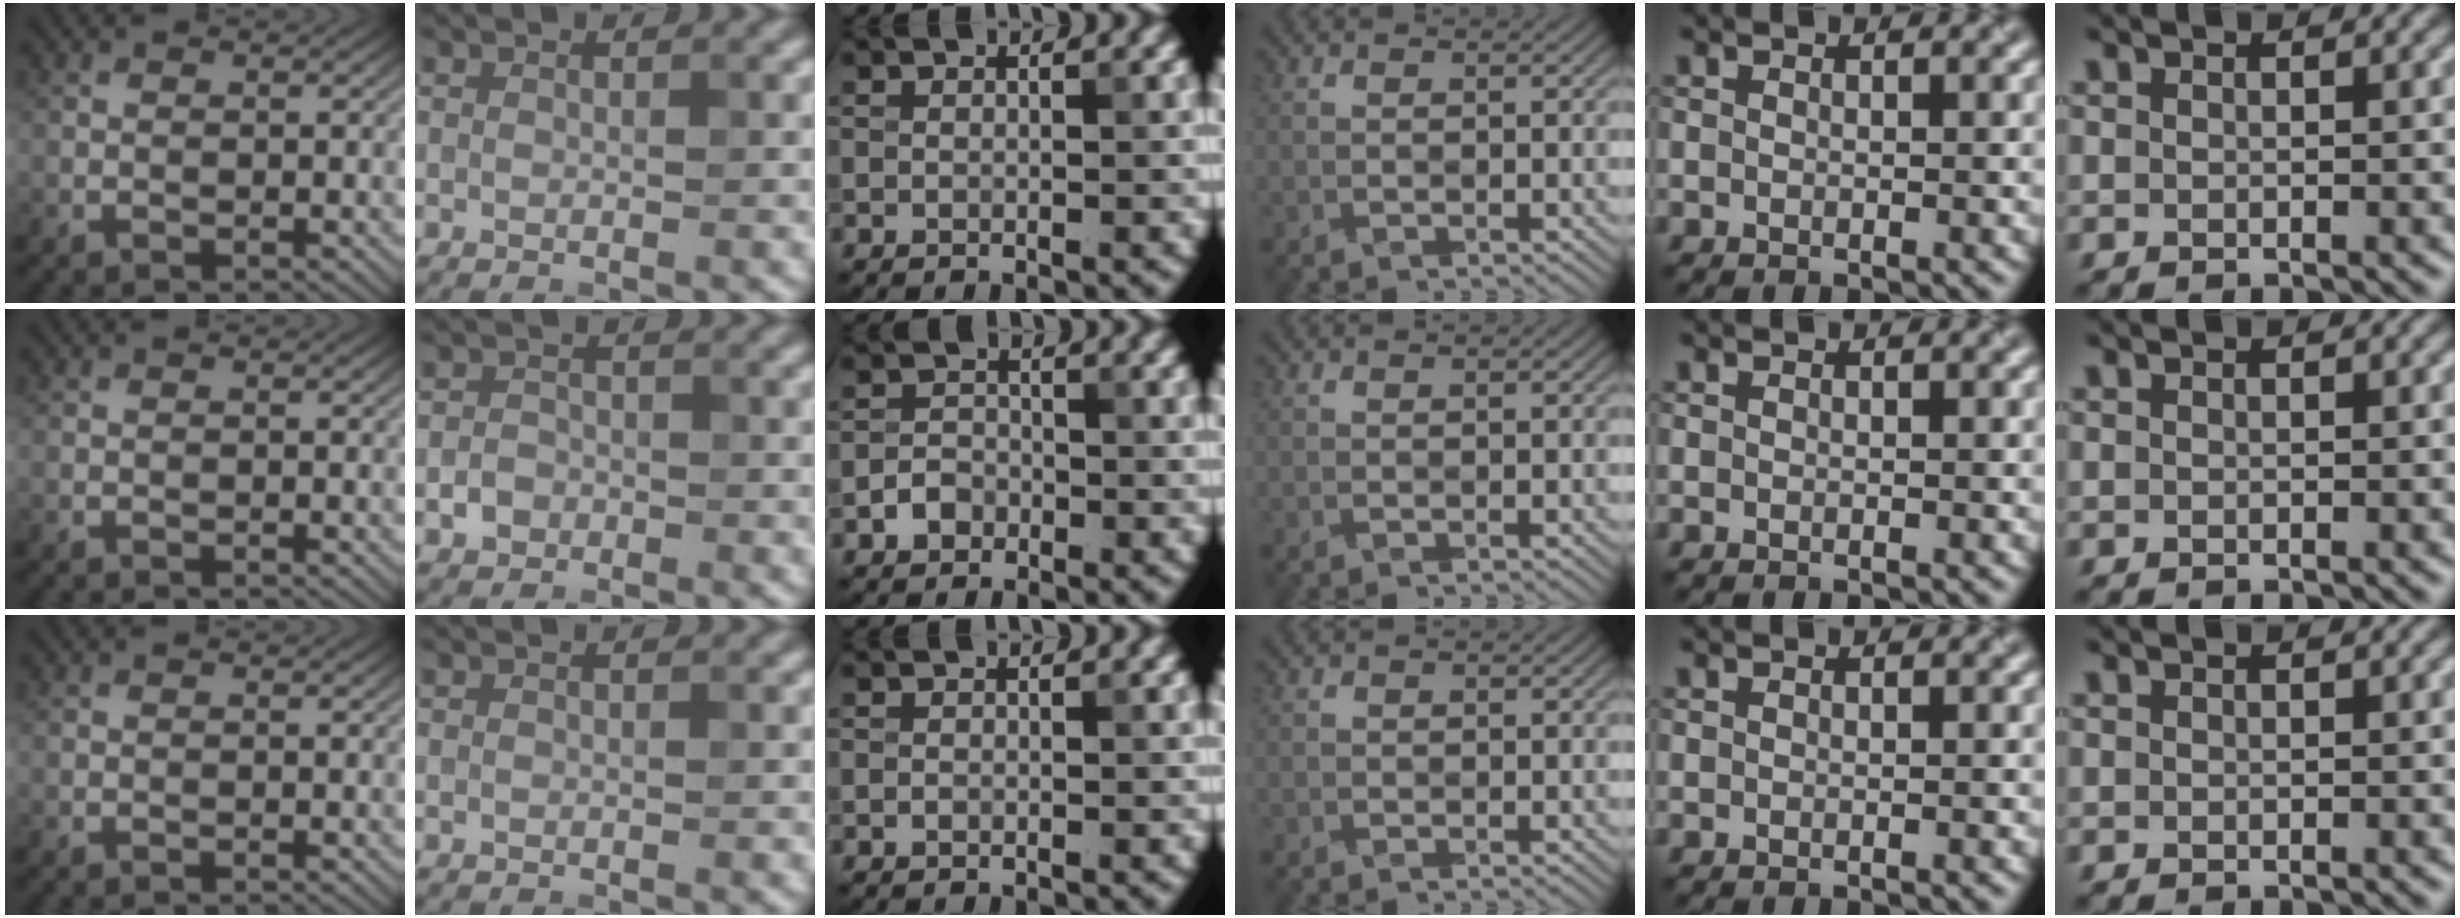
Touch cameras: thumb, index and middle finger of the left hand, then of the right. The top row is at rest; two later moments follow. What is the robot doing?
{"motion": "fold", "object": "paper towel"}